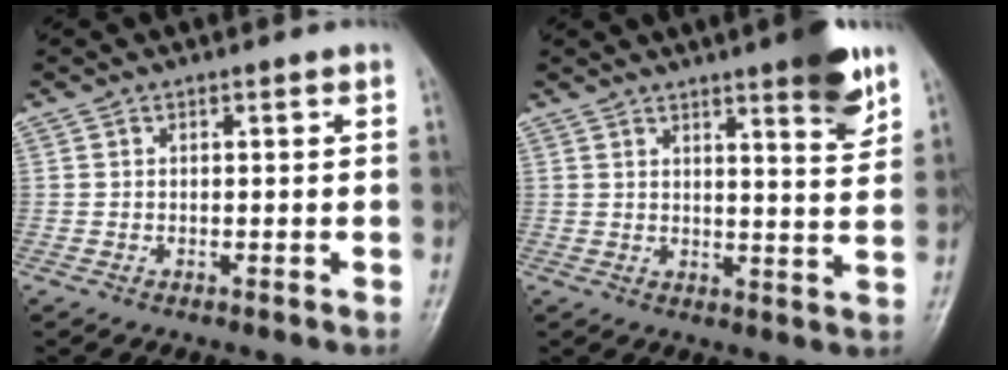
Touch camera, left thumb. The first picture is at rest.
{"total": 8.5, "force": [5.3, 1.3, 6.5], "torque": [-0.074, -0.032, 0.069]}